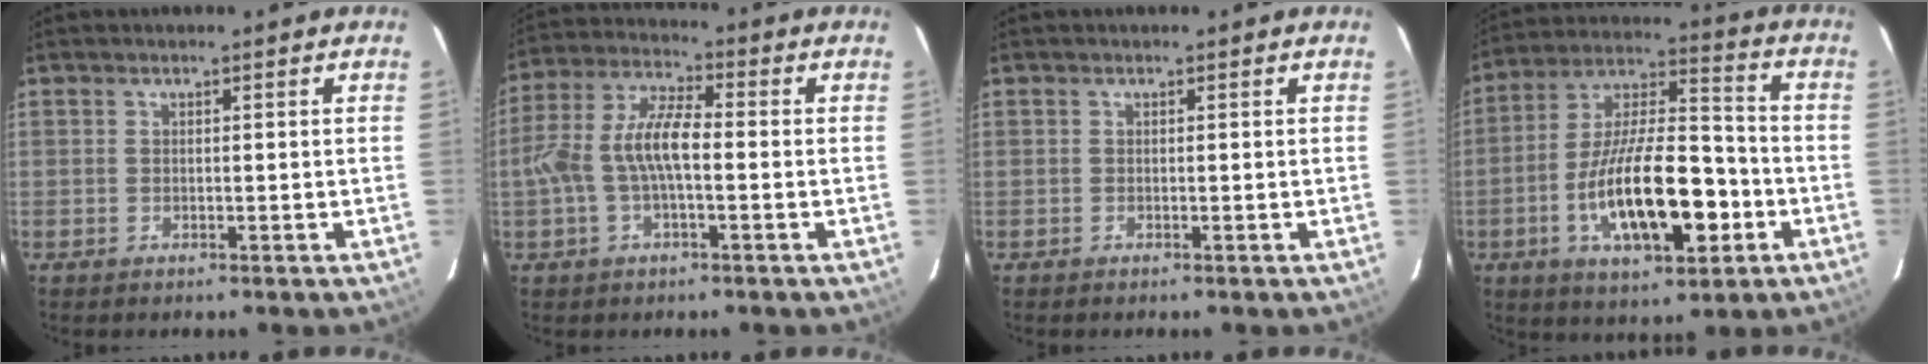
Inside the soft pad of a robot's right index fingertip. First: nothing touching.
{"total": 9.8, "force": [-1.4, 3.6, 9.0], "torque": [-0.193, 0.016, -0.027]}
{"total": 0.0}
{"total": 19.3, "force": [-6.2, 7.4, 16.8], "torque": [-0.310, 0.006, -0.100]}